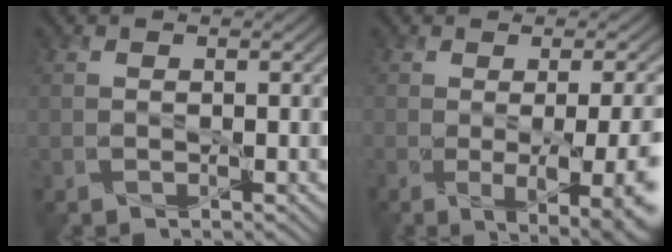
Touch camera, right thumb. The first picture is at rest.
{"total": 11.2, "force": [-2.0, 4.6, 10.1], "torque": [-0.103, -0.022, -0.001]}